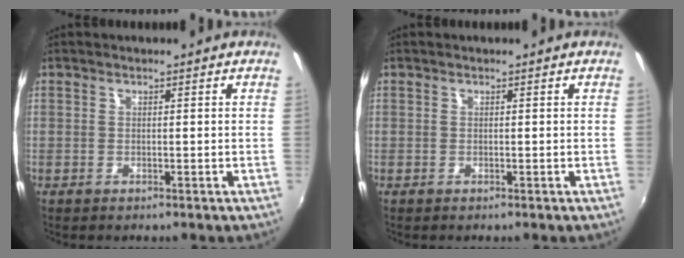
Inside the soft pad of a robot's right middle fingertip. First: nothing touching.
{"total": 0.0}